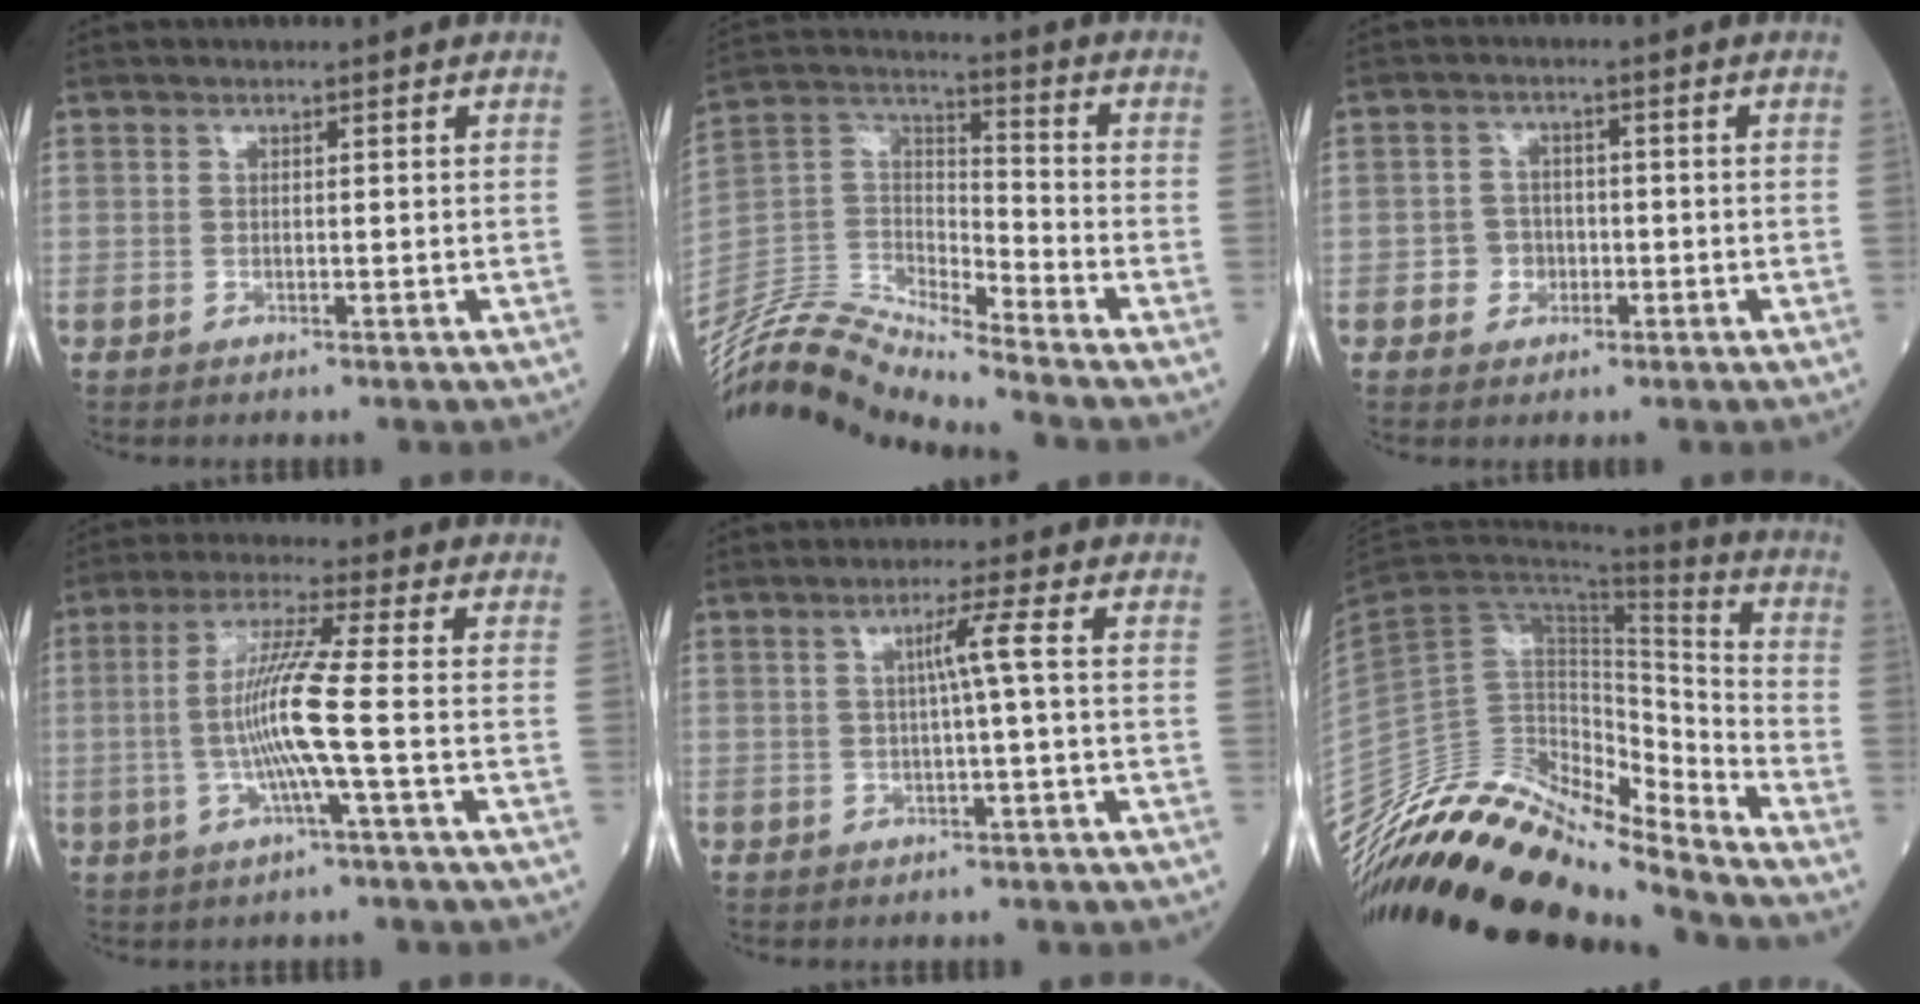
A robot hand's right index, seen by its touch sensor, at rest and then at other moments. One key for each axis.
{"total": 13.6, "fx": -13.1, "fy": -0.1, "fz": 3.5, "tx": -0.074, "ty": 0.042, "tz": -0.257}
{"total": 3.2, "fx": -1.0, "fy": 2.9, "fz": 0.9, "tx": -0.011, "ty": 0.009, "tz": -0.017}
{"total": 8.6, "fx": -1.4, "fy": -1.1, "fz": 8.4, "tx": -0.170, "ty": 0.003, "tz": -0.029}
{"total": 3.3, "fx": 0.1, "fy": -1.0, "fz": 3.1, "tx": -0.056, "ty": 0.004, "tz": 0.003}
{"total": 17.7, "fx": -17.0, "fy": 2.0, "fz": 4.7, "tx": -0.077, "ty": 0.070, "tz": -0.300}